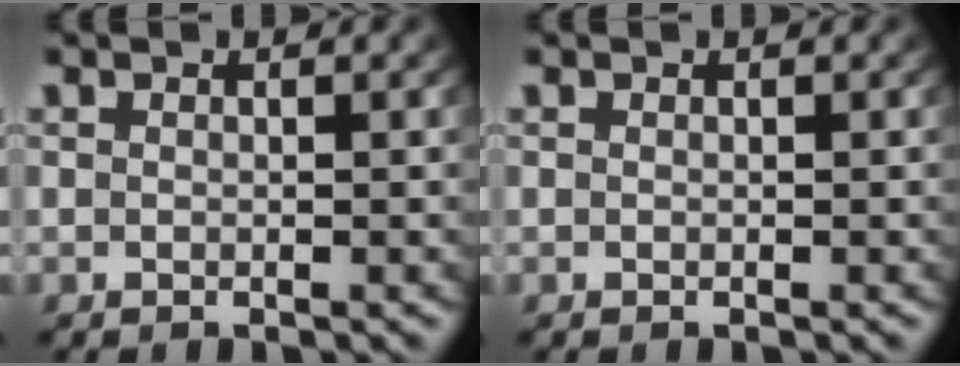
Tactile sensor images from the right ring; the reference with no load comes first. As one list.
[{"total": 0.0}]